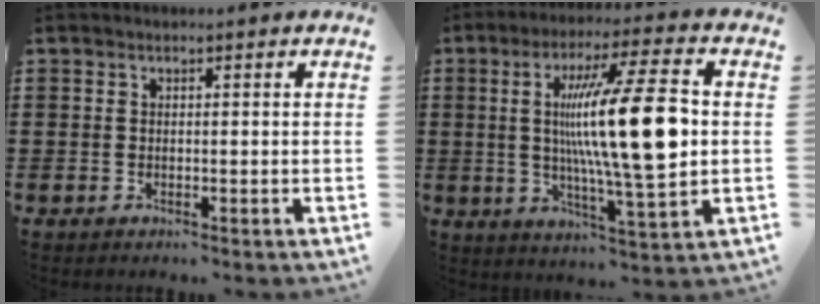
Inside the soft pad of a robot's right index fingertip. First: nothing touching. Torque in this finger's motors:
{"motor_torque": [2.14, 0.00, 1.05, 0.21]}